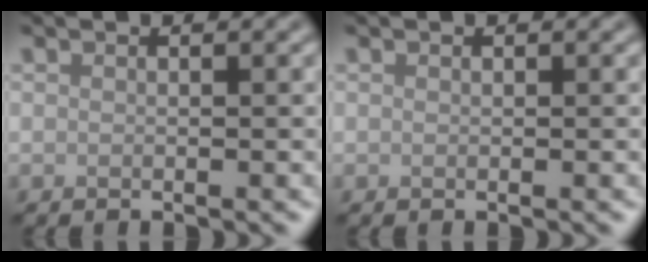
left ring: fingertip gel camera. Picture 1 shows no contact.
{"total": 0.0}